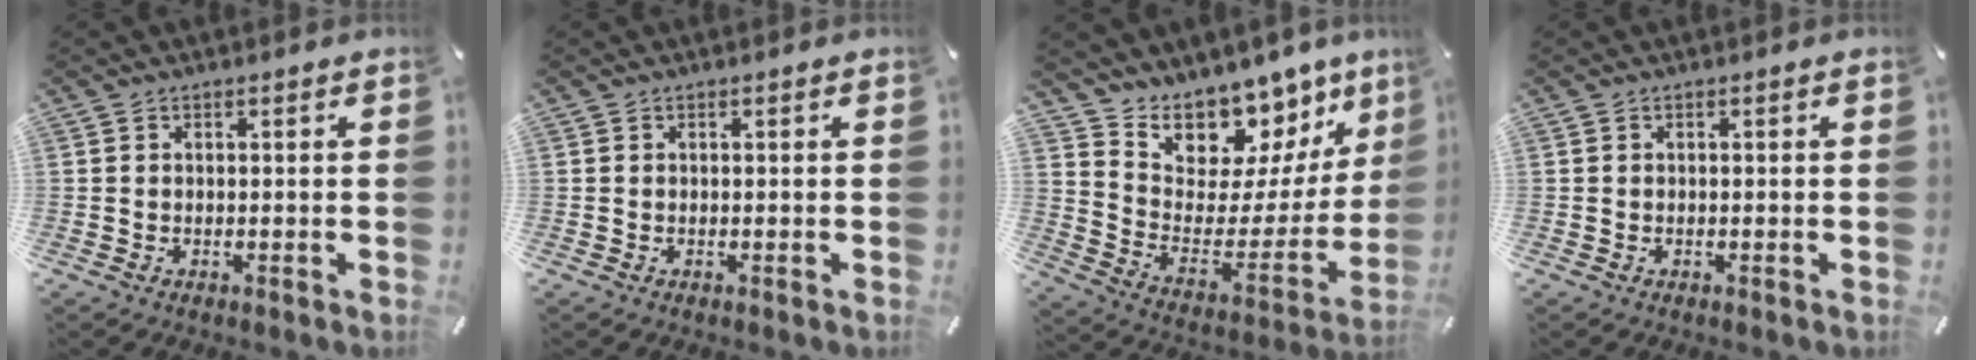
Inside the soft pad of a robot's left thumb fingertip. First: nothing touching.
{"total": 0.0}
{"total": 11.2, "force": [10.0, 4.9, -1.0], "torque": [0.009, -0.126, 0.173]}
{"total": 0.0}